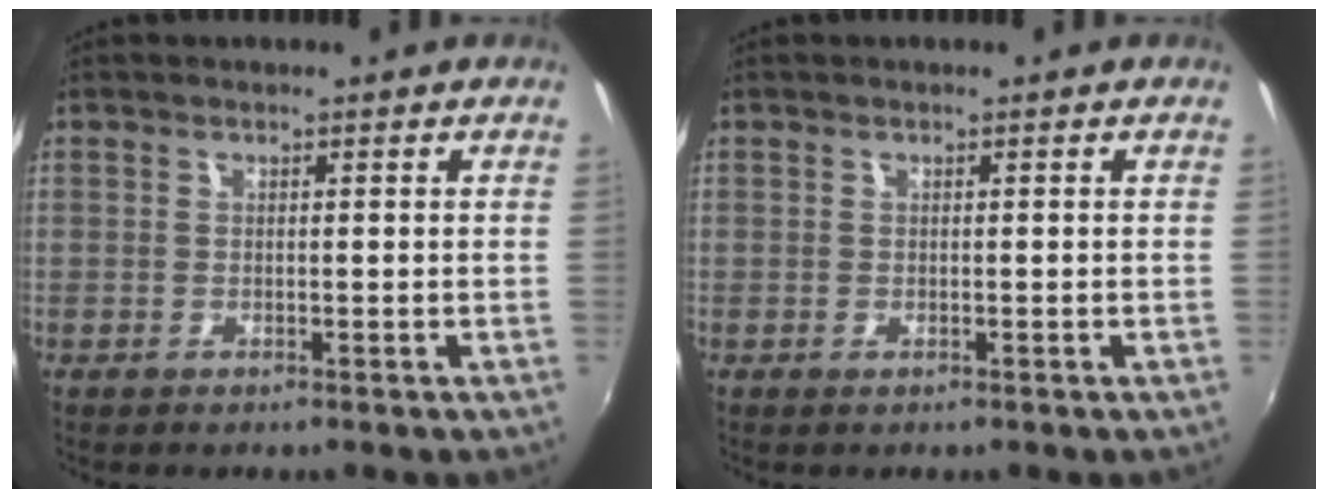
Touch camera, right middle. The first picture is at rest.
{"total": 0.0}